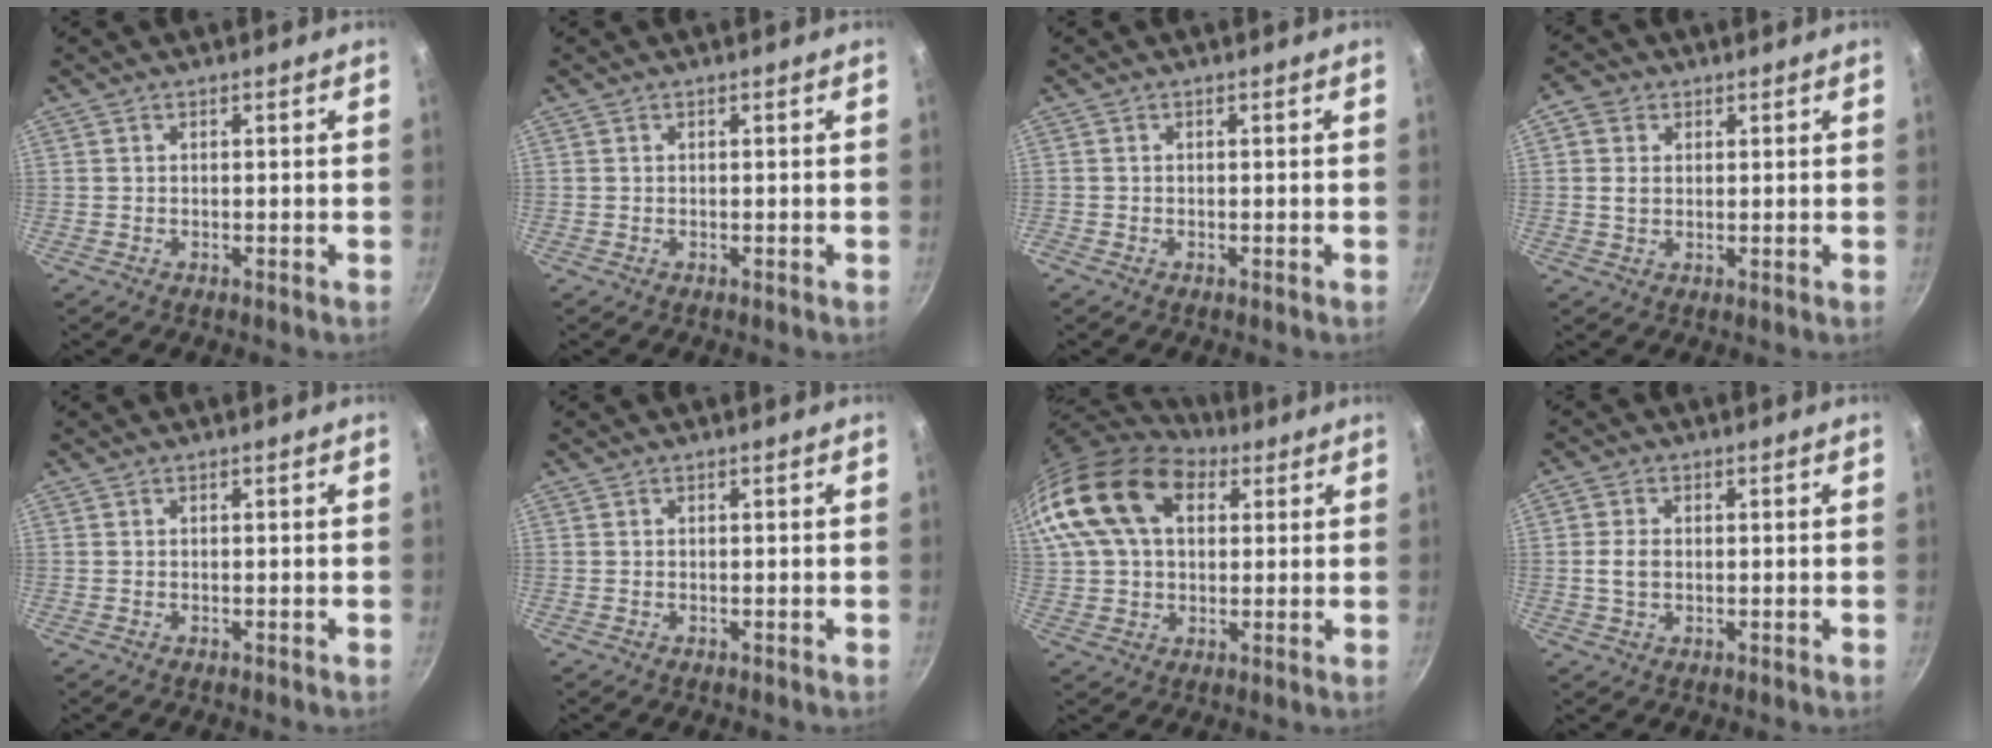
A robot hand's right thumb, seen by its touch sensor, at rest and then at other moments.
{"total": 0.0}
{"total": 0.0}
{"total": 4.4, "force": [0.9, 3.6, 2.4], "torque": [-0.031, 0.003, 0.008]}
{"total": 0.0}
{"total": 0.0}
{"total": 20.3, "force": [7.7, 13.1, 13.5], "torque": [-0.256, 0.016, 0.129]}
{"total": 3.8, "force": [0.1, 2.7, 2.7], "torque": [-0.049, 0.003, -0.003]}